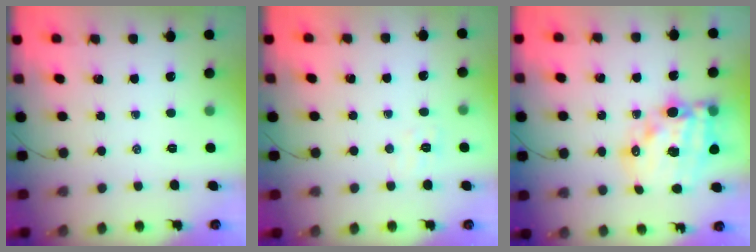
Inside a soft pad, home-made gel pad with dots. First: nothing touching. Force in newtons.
{"total": 5.3, "press": 5.1, "slide": 1.3}
{"total": 18.4, "press": 18.0, "slide": 3.9}